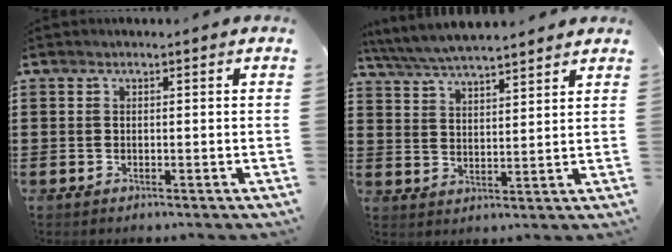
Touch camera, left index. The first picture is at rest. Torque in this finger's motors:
{"motor_torque": [1.27, -0.87, 0.80, 0.21]}